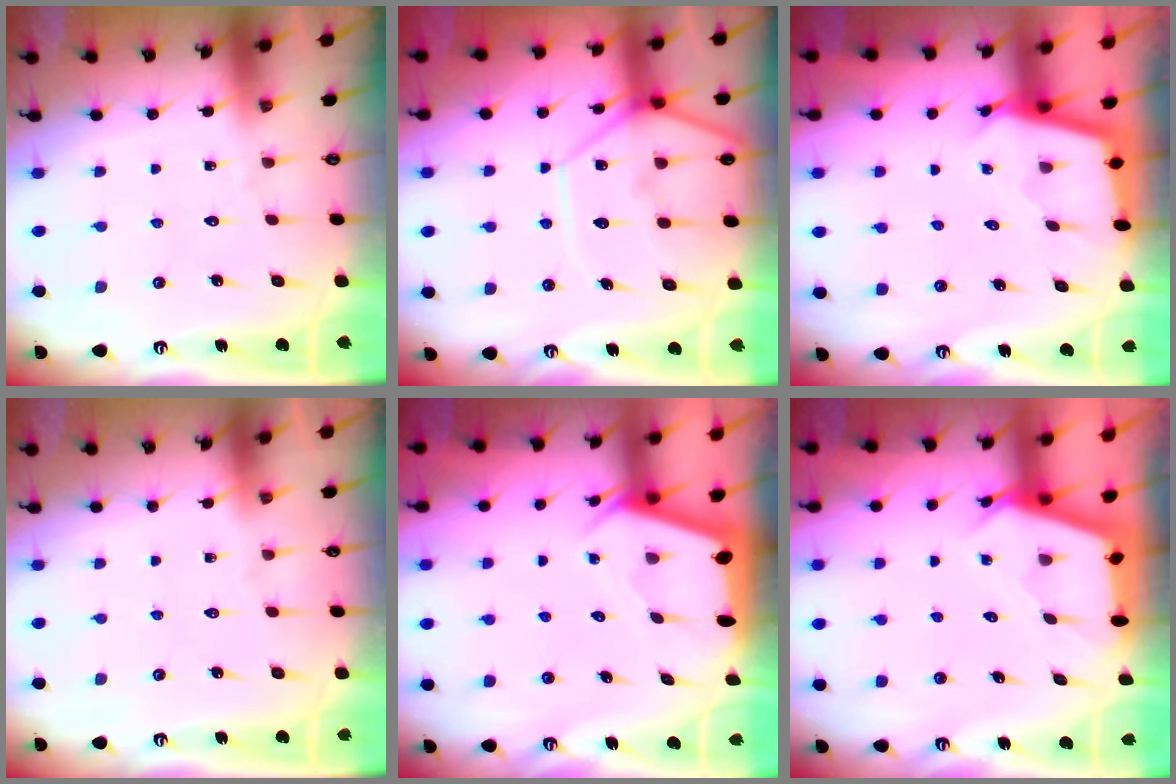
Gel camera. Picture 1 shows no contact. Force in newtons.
{"total": 11.8, "press": 11.8, "slide": 1.1}
{"total": 2.5, "press": 2.5, "slide": 0.2}
{"total": 0.0}
{"total": 2.5, "press": 2.5, "slide": 0.3}
{"total": 2.8, "press": 2.7, "slide": 0.3}